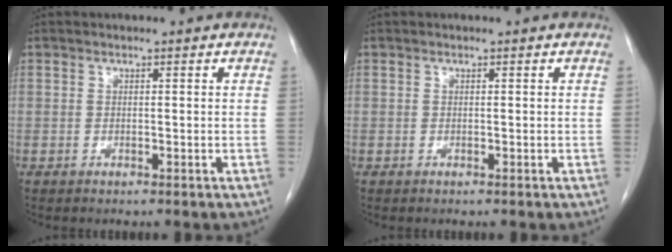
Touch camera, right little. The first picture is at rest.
{"total": 0.0}